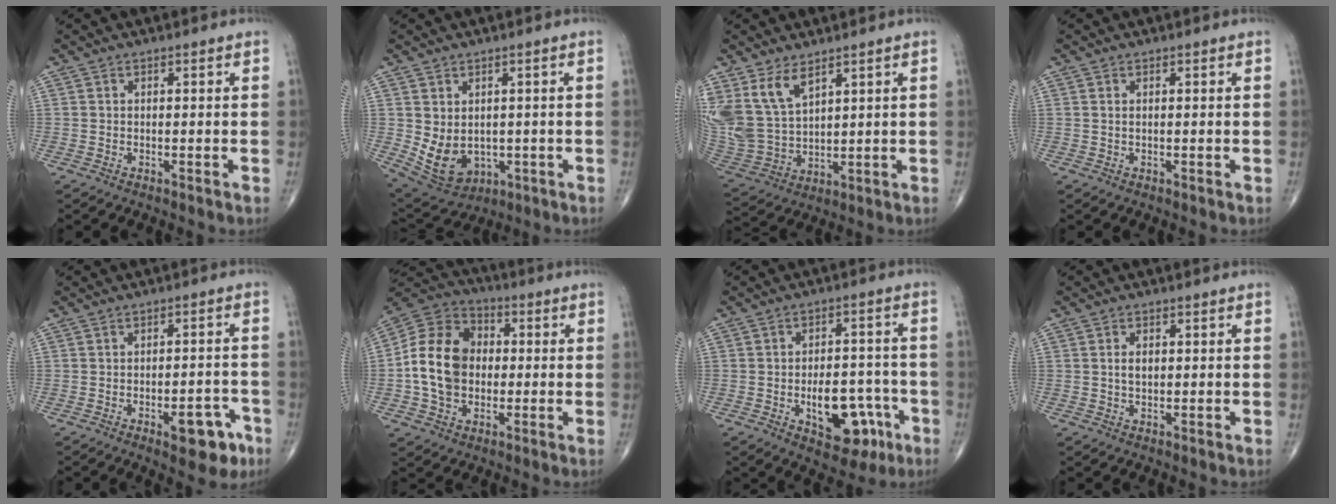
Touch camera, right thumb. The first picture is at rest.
{"total": 9.5, "force": [-0.7, 7.1, 6.2], "torque": [-0.094, -0.008, 0.018]}
{"total": 12.3, "force": [7.1, 6.5, 7.7], "torque": [-0.152, -0.028, 0.165]}
{"total": 0.6, "force": [0.2, 0.3, 0.4], "torque": [-0.011, 0.002, 0.006]}
{"total": 7.9, "force": [-3.9, 3.5, 6.0], "torque": [-0.059, 0.024, -0.045]}
{"total": 15.5, "force": [-0.6, 11.9, 9.9], "torque": [-0.163, 0.028, -0.015]}
{"total": 12.8, "force": [-4.5, 7.2, 9.5], "torque": [-0.106, 0.032, -0.053]}
{"total": 2.6, "force": [0.5, 1.5, 2.0], "torque": [-0.031, -0.001, 0.010]}